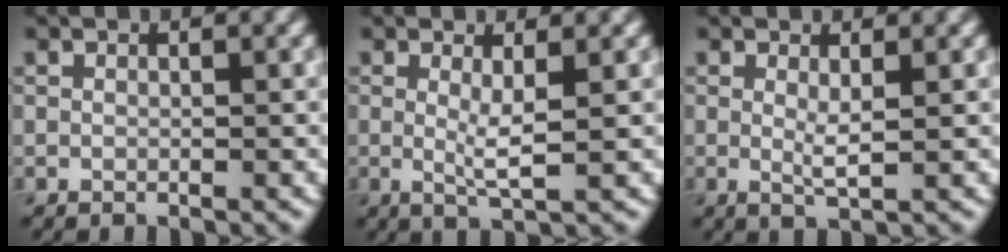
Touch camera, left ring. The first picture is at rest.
{"total": 2.2, "force": [0.2, 0.2, 2.2], "torque": [-0.046, -0.013, 0.007]}
{"total": 1.4, "force": [0.2, 0.1, 1.4], "torque": [-0.032, -0.009, 0.006]}